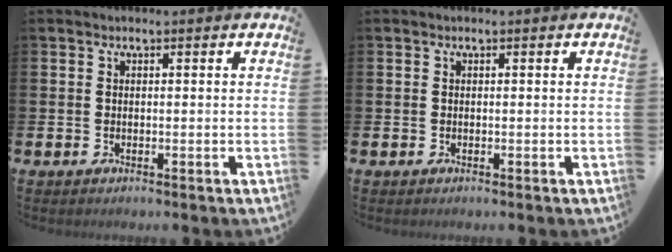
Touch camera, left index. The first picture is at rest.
{"total": 0.0}